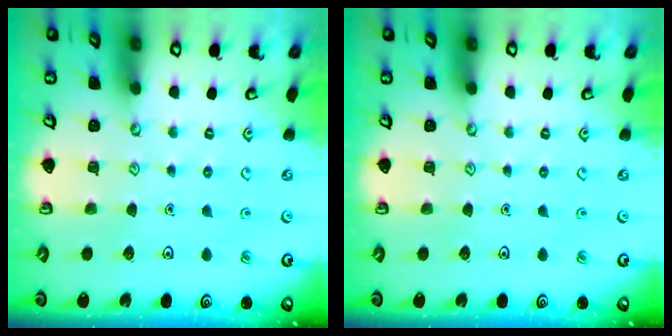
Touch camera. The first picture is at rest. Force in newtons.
{"total": 0.0}